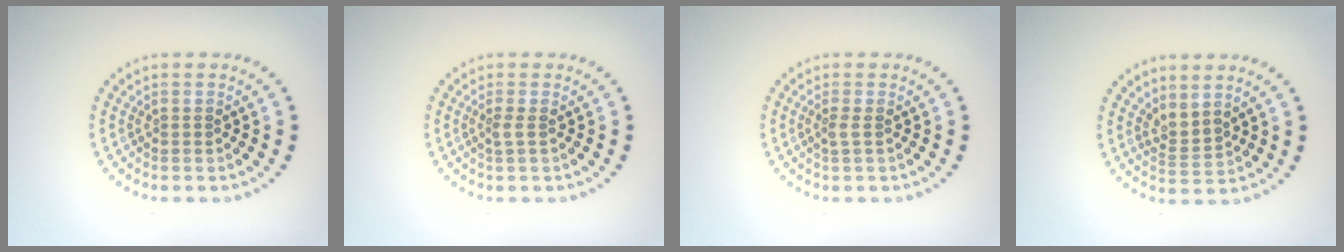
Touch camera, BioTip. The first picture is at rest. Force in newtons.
{"total": 0.9, "press": 0.7, "slide": 0.7}
{"total": 1.0, "press": 0.7, "slide": 0.6}
{"total": 2.0, "press": 1.4, "slide": 1.5}